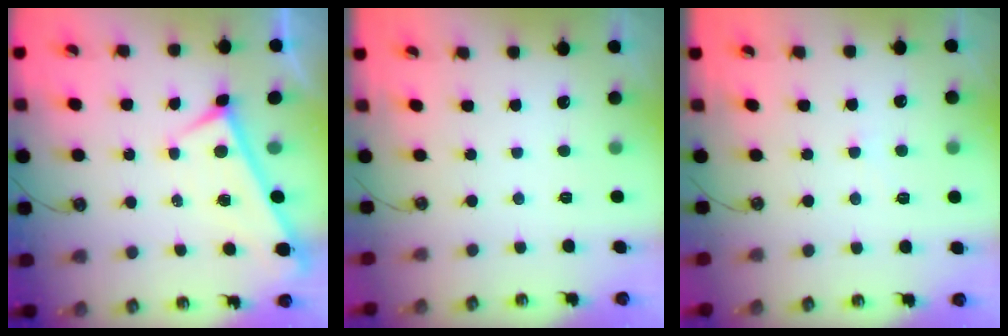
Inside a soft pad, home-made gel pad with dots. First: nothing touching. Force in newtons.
{"total": 0.0}
{"total": 2.9, "press": 2.9, "slide": 0.4}